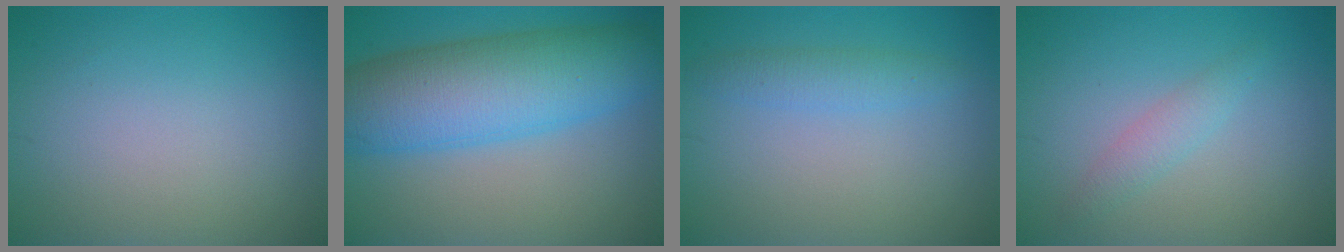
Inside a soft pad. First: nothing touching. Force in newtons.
{"total": 10.3, "press": 10.3, "slide": 0.1}
{"total": 2.0, "press": 2.0, "slide": 0.1}
{"total": 1.6, "press": 1.6, "slide": 0.2}